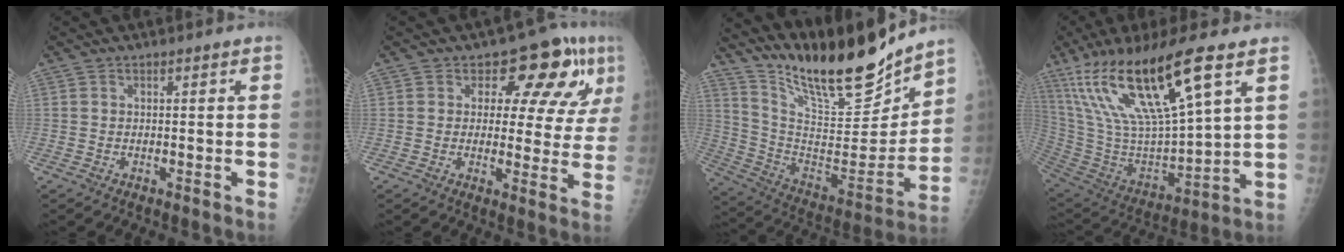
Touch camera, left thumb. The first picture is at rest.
{"total": 12.7, "force": [6.0, 6.6, 9.0], "torque": [-0.064, -0.021, 0.071]}
{"total": 24.1, "force": [19.7, 5.5, 12.8], "torque": [-0.173, -0.103, 0.336]}
{"total": 24.4, "force": [13.2, 5.8, 19.7], "torque": [-0.381, -0.039, 0.255]}